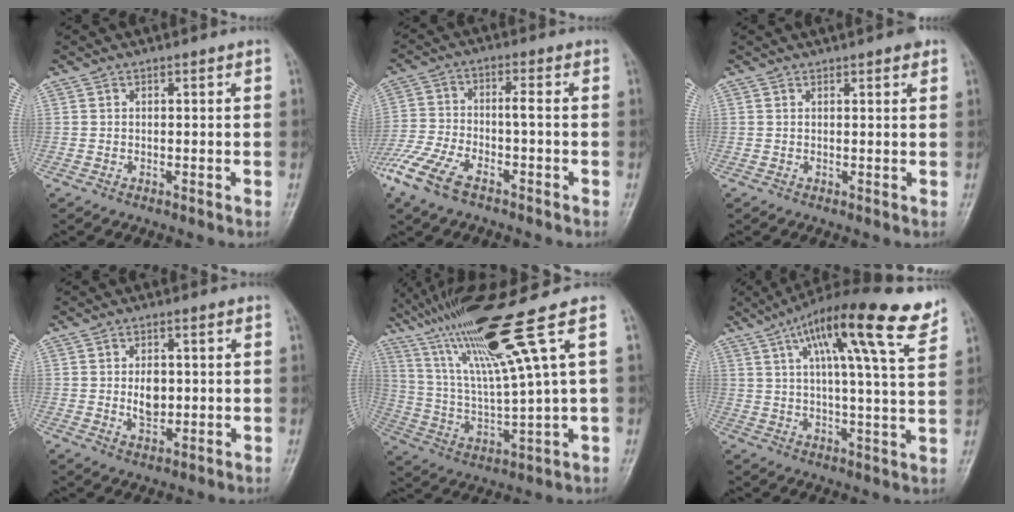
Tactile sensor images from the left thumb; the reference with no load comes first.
{"total": 11.1, "force": [-6.2, 3.4, 8.6], "torque": [-0.198, 0.016, -0.119]}
{"total": 2.5, "force": [1.7, 0.4, 1.8], "torque": [-0.019, -0.001, 0.019]}
{"total": 4.8, "force": [0.2, 2.8, 3.9], "torque": [-0.055, -0.003, 0.008]}
{"total": 17.2, "force": [9.7, -1.0, 14.2], "torque": [-0.262, -0.030, 0.180]}
{"total": 18.8, "force": [10.8, 2.9, 15.1], "torque": [-0.221, -0.021, 0.162]}